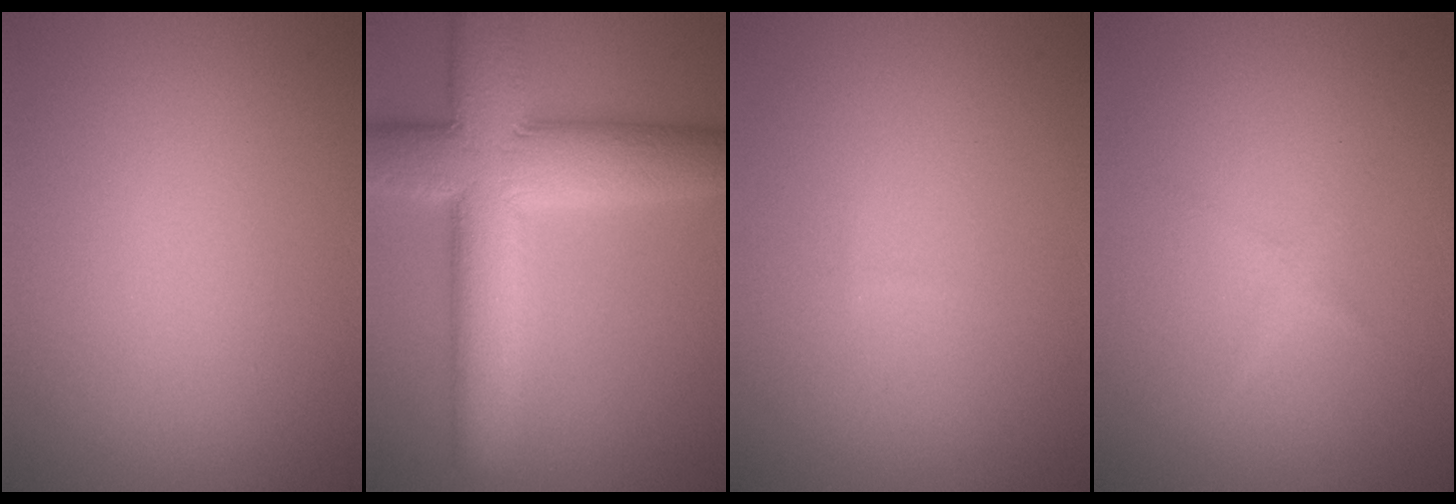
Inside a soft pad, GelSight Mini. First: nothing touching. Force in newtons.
{"total": 11.4, "press": 11.4, "slide": 0.7}
{"total": 0.0}
{"total": 0.9, "press": 0.9, "slide": 0.0}